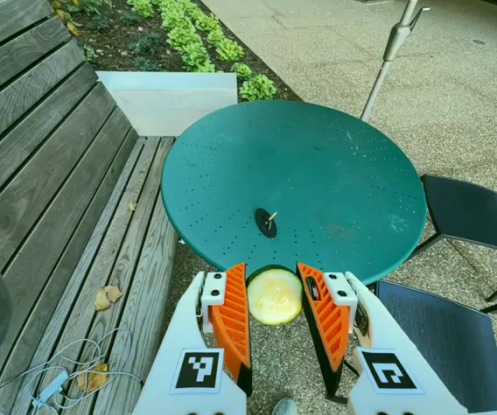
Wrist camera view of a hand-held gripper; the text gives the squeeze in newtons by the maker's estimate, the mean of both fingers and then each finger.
{"total": 12.3, "left": 12.7, "right": 12.0}